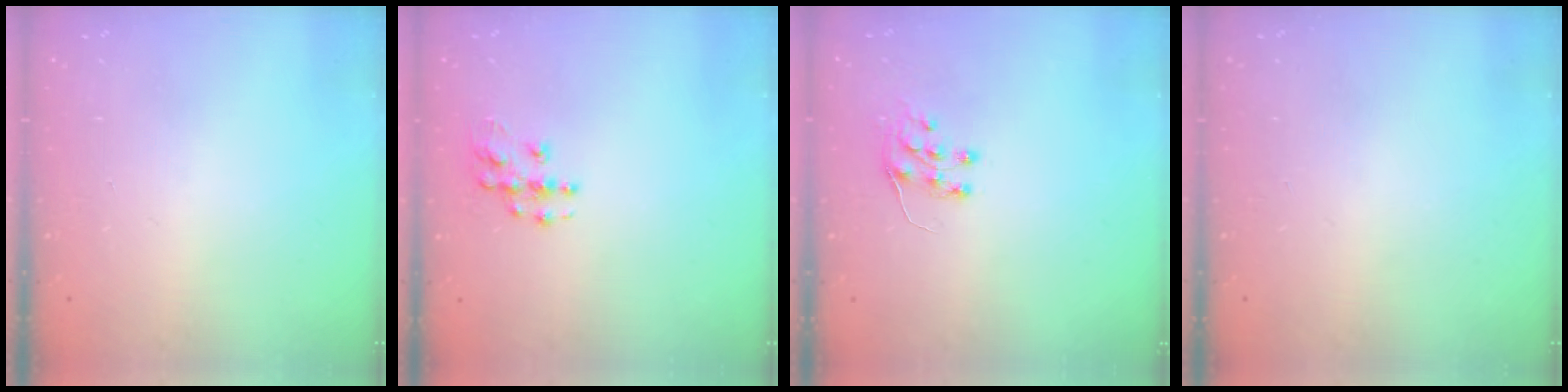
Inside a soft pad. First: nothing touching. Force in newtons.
{"total": 8.2, "press": 8.2, "slide": 0.4}
{"total": 6.5, "press": 6.4, "slide": 0.6}
{"total": 0.0}